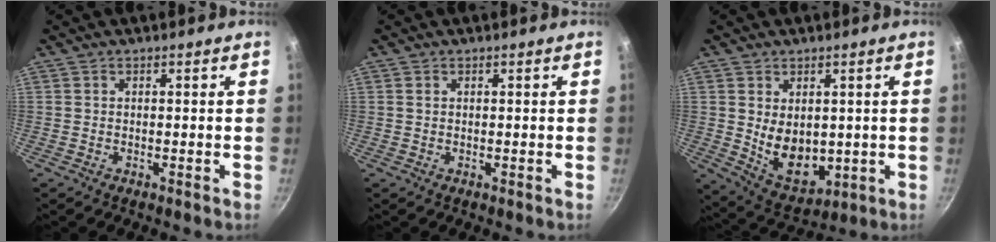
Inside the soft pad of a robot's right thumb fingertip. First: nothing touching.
{"total": 0.6, "force": [0.3, 0.4, 0.3], "torque": [-0.007, 0.001, 0.005]}
{"total": 10.1, "force": [0.7, 6.8, 7.3], "torque": [-0.096, -0.025, 0.038]}